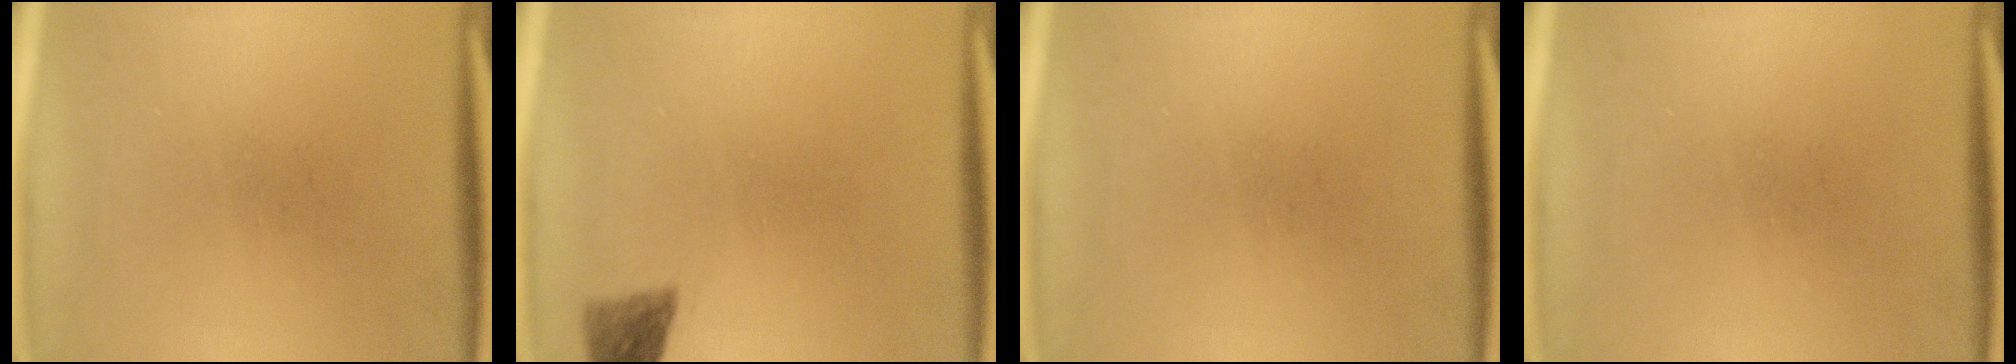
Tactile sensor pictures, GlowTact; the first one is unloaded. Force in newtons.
{"total": 2.8}
{"total": 0.0}
{"total": 0.0}